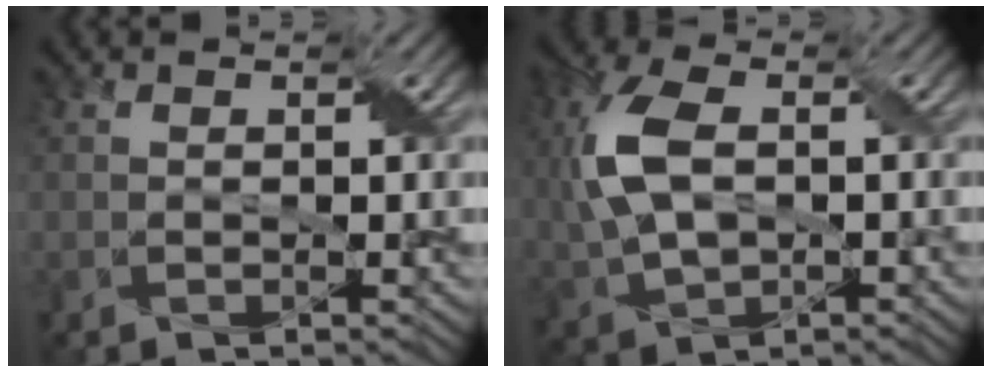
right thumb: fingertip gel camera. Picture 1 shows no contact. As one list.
[{"total": 9.3, "force": [0.9, 5.5, 7.5], "torque": [-0.204, 0.010, 0.016]}]